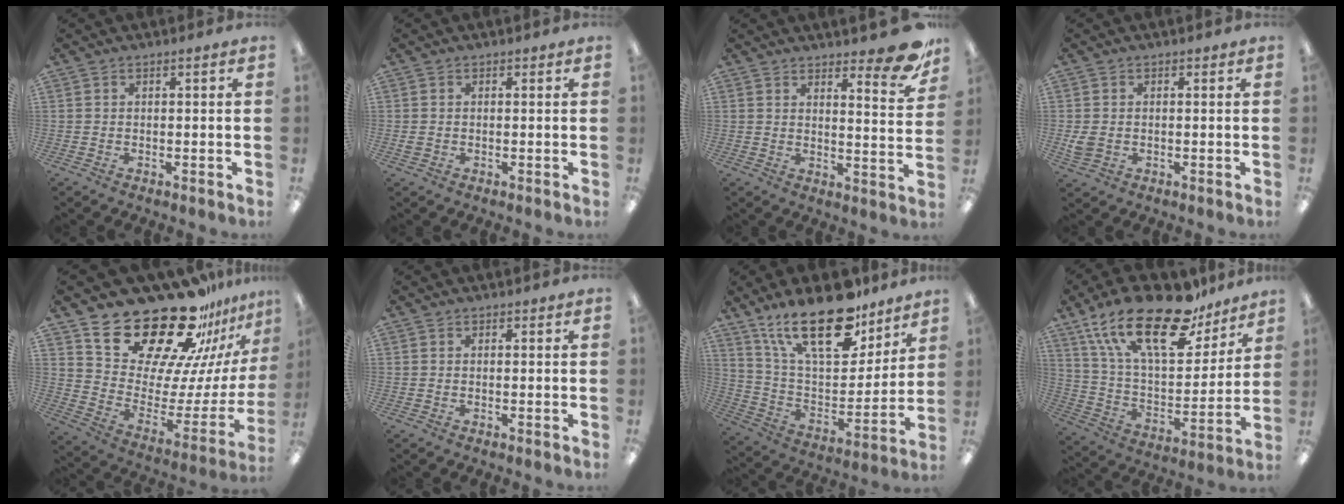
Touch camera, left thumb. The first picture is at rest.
{"total": 1.2, "force": [0.1, 1.1, 0.4], "torque": [-0.007, 0.005, 0.000]}
{"total": 10.3, "force": [8.3, 2.6, 5.5], "torque": [-0.057, -0.061, 0.139]}
{"total": 3.8, "force": [0.0, 3.2, 1.9], "torque": [-0.016, 0.000, 0.001]}
{"total": 26.7, "force": [21.4, 11.1, 11.4], "torque": [-0.173, -0.163, 0.383]}
{"total": 0.0}
{"total": 24.2, "force": [16.9, 10.0, 14.2], "torque": [-0.252, -0.098, 0.295]}
{"total": 25.8, "force": [17.0, 10.8, 16.1], "torque": [-0.279, -0.095, 0.291]}